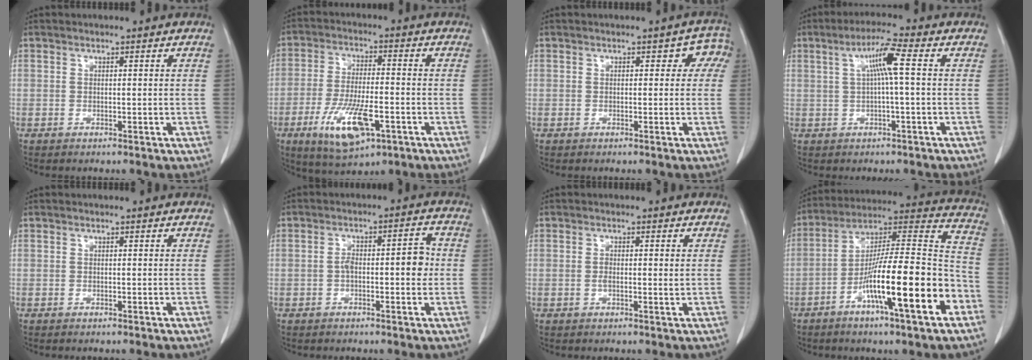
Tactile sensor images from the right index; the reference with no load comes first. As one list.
[{"total": 11.5, "force": [-4.9, 3.6, 9.7], "torque": [-0.188, -0.015, -0.077]}, {"total": 2.9, "force": [0.5, 2.0, 2.0], "torque": [-0.003, 0.020, -0.003]}, {"total": 5.5, "force": [0.9, -0.4, 5.4], "torque": [-0.100, 0.014, 0.018]}, {"total": 0.0}, {"total": 5.8, "force": [-0.6, 2.1, 5.4], "torque": [-0.075, 0.023, -0.010]}, {"total": 1.9, "force": [0.1, 0.6, 1.8], "torque": [-0.037, 0.000, 0.001]}, {"total": 20.2, "force": [-8.3, 1.6, 18.4], "torque": [-0.286, -0.004, -0.141]}]